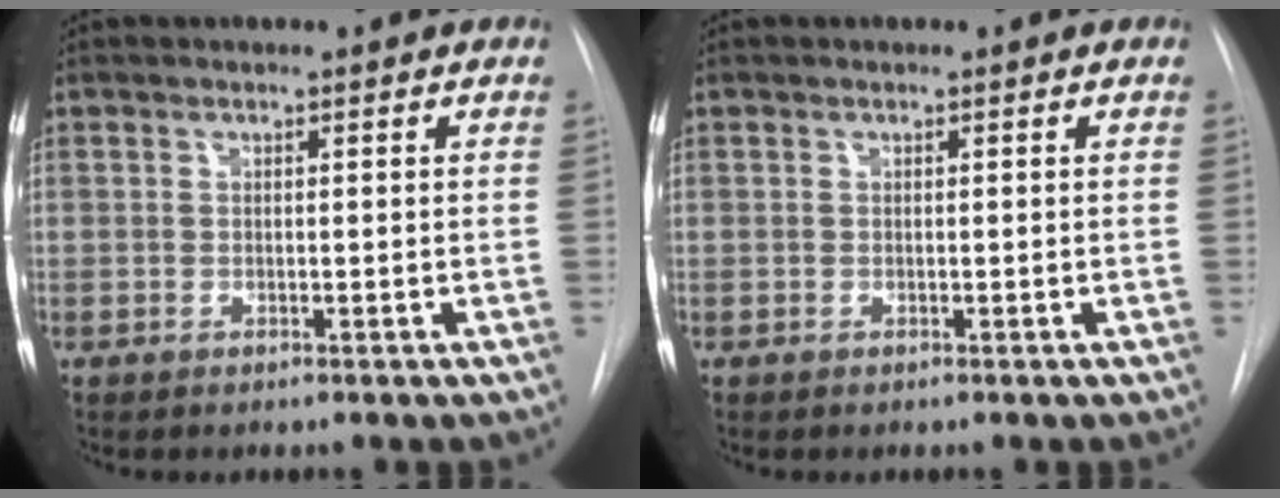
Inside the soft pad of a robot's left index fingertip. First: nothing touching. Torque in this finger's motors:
{"motor_torque": [-0.03, 0.04, -0.07, 0.00]}